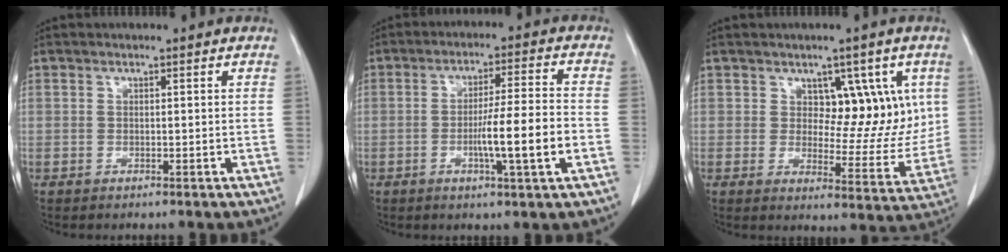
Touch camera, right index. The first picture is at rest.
{"total": 9.6, "force": [-2.5, -0.4, 9.2], "torque": [-0.152, -0.002, -0.044]}
{"total": 7.8, "force": [3.2, 4.2, 5.7], "torque": [-0.059, 0.000, 0.052]}